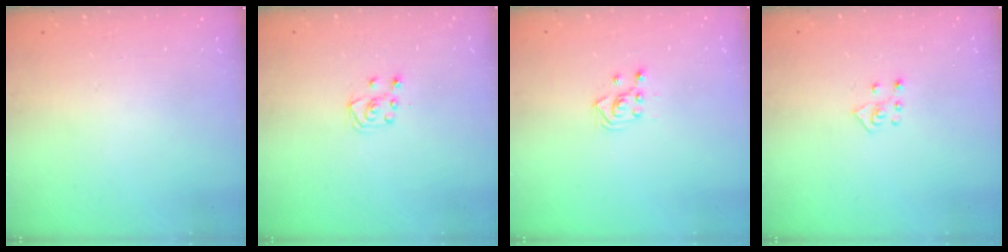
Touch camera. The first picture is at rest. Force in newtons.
{"total": 5.1, "press": 5.1, "slide": 0.4}
{"total": 2.4, "press": 2.2, "slide": 0.8}
{"total": 4.5, "press": 4.5, "slide": 0.4}